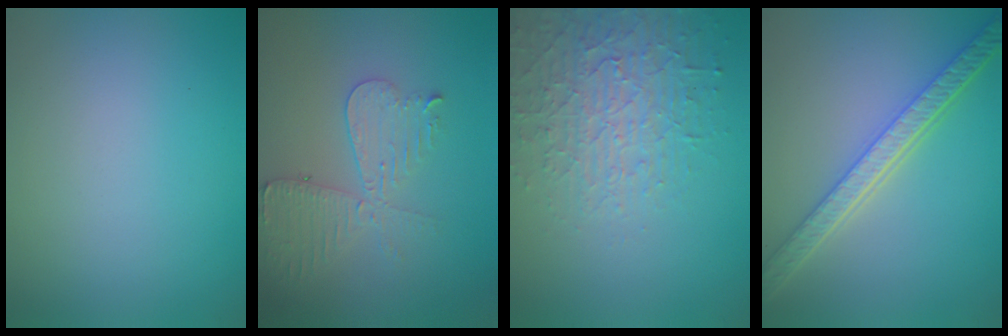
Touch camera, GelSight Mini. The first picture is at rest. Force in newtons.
{"total": 4.4, "press": 3.9, "slide": 2.0}
{"total": 4.0, "press": 3.9, "slide": 0.7}
{"total": 5.5, "press": 4.3, "slide": 3.4}